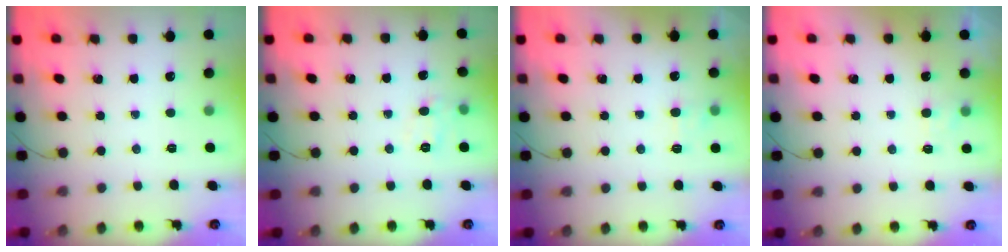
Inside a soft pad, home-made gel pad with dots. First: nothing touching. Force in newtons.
{"total": 7.3, "press": 7.2, "slide": 1.4}
{"total": 5.8, "press": 5.6, "slide": 1.2}
{"total": 2.1, "press": 1.6, "slide": 1.3}